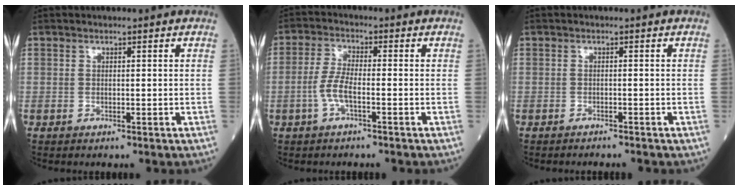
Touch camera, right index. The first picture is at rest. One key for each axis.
{"total": 4.4, "fx": -1.7, "fy": 1.0, "fz": 4.0, "tx": -0.094, "ty": 0.002, "tz": -0.036}
{"total": 2.0, "fx": -1.9, "fy": -0.1, "fz": 0.3, "tx": -0.006, "ty": -0.005, "tz": -0.023}